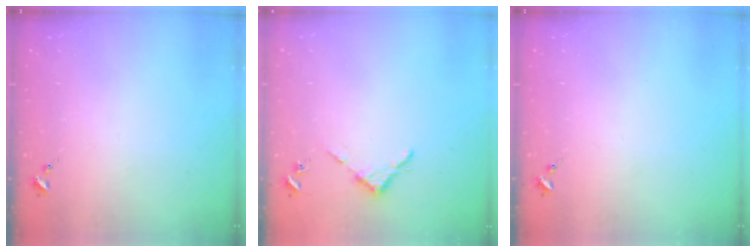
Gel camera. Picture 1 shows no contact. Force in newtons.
{"total": 3.1, "press": 3.1, "slide": 0.3}
{"total": 0.0}